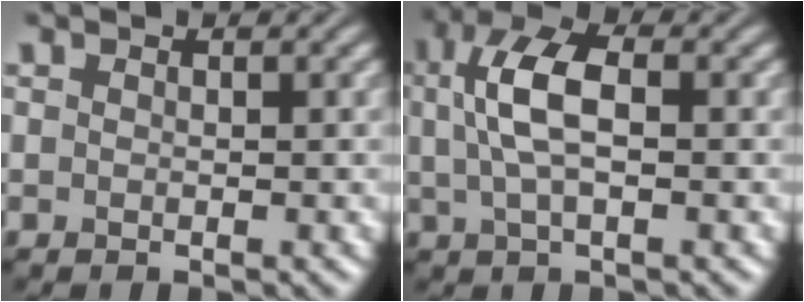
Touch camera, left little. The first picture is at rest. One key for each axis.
{"total": 5.5, "fx": 0.9, "fy": 2.4, "fz": 4.8, "tx": -0.103, "ty": 0.012, "tz": 0.012}